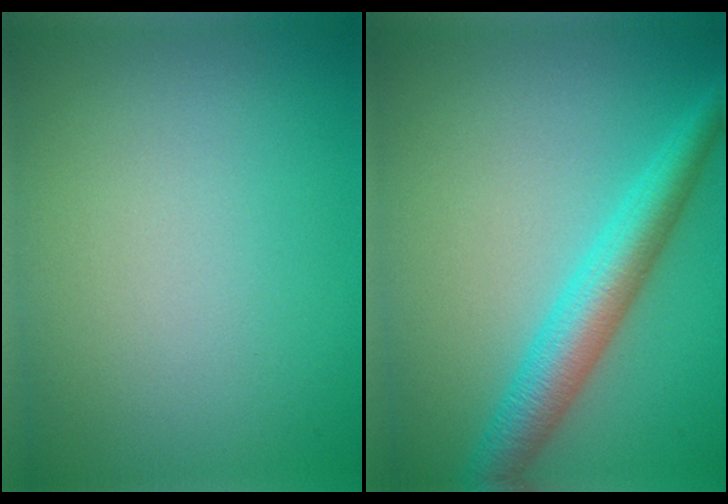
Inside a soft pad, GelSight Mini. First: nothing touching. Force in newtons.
{"total": 4.9, "press": 4.9, "slide": 0.1}